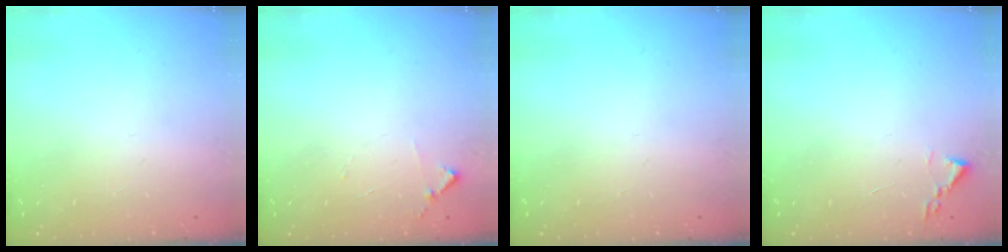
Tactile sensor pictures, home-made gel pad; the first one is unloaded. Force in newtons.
{"total": 6.8, "press": 6.8, "slide": 0.6}
{"total": 0.0}
{"total": 1.9, "press": 1.8, "slide": 0.3}